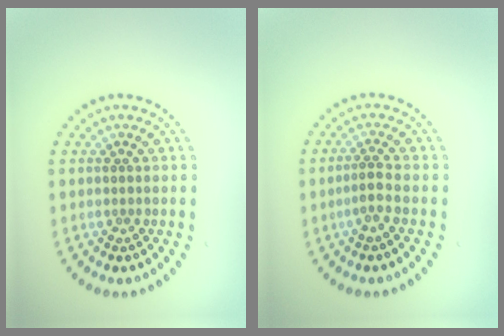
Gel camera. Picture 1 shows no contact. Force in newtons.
{"total": 1.6, "press": 1.3, "slide": 1.0}